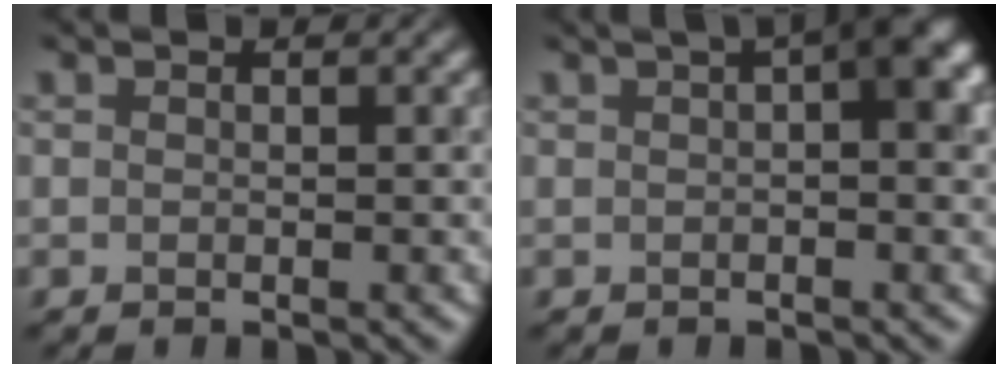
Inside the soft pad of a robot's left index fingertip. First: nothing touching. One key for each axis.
{"total": 4.8, "fx": 1.5, "fy": 1.1, "fz": 4.5, "tx": -0.047, "ty": 0.017, "tz": 0.016}